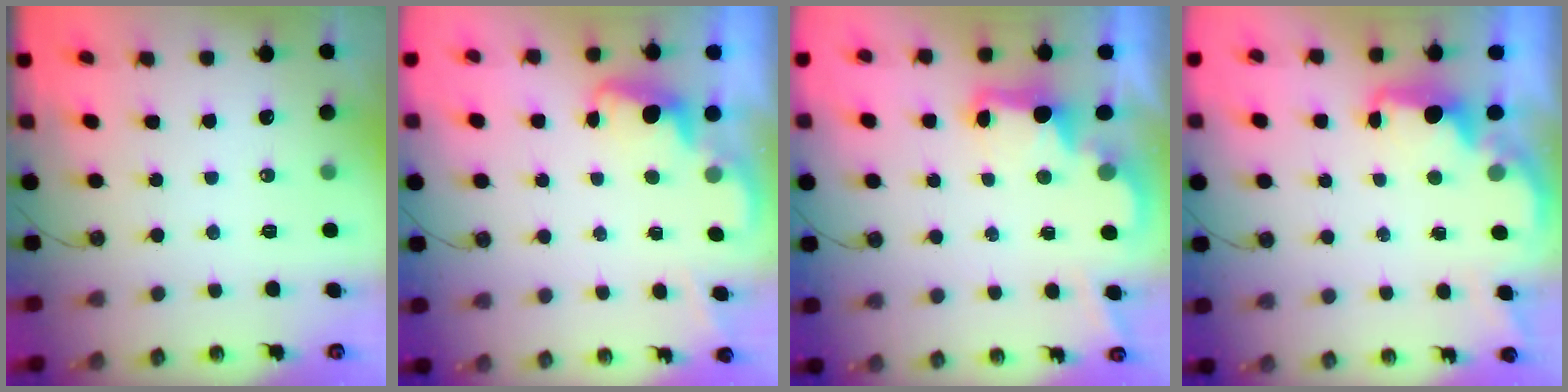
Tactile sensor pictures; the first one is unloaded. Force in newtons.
{"total": 2.5, "press": 2.4, "slide": 0.7}
{"total": 3.0, "press": 2.9, "slide": 0.6}
{"total": 2.1, "press": 1.9, "slide": 0.8}